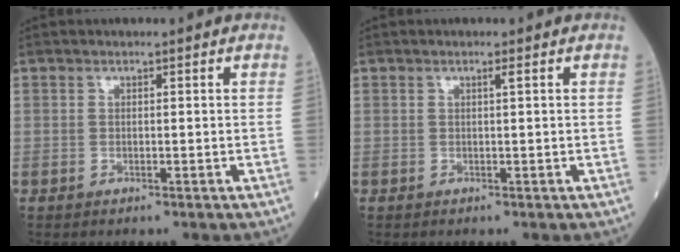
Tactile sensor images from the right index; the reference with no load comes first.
{"total": 0.6, "force": [0.3, -0.2, 0.6], "torque": [-0.013, -0.001, 0.008]}